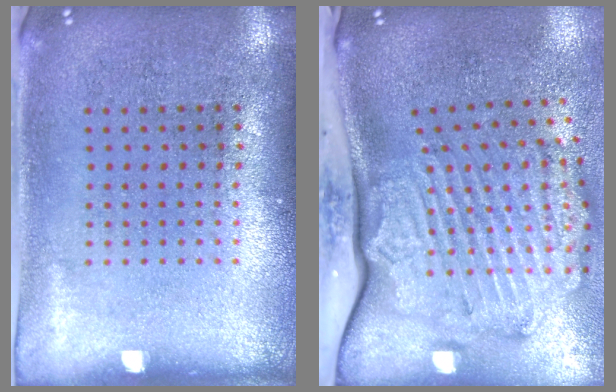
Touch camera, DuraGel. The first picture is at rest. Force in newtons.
{"total": 3.6, "press": 2.4, "slide": 2.6}